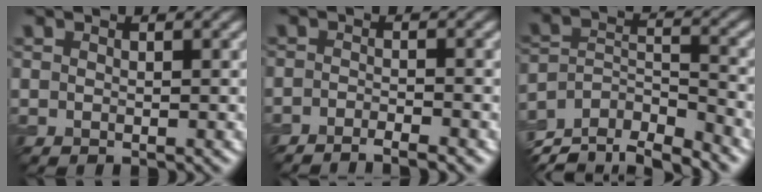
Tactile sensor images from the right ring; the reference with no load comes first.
{"total": 2.8, "force": [-2.3, 0.3, 1.5], "torque": [-0.029, 0.005, -0.043]}
{"total": 8.6, "force": [-7.5, 2.7, 3.4], "torque": [-0.068, -0.002, -0.120]}